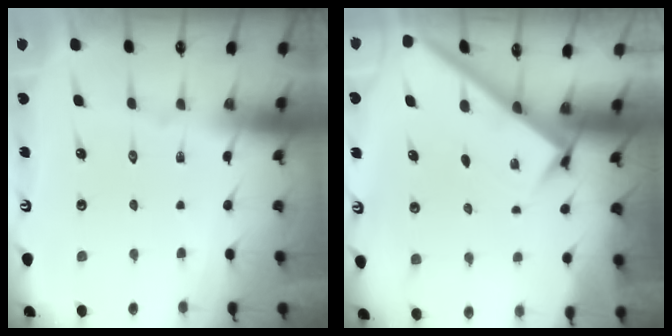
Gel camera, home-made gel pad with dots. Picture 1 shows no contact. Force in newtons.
{"total": 2.7, "press": 2.6, "slide": 0.4}